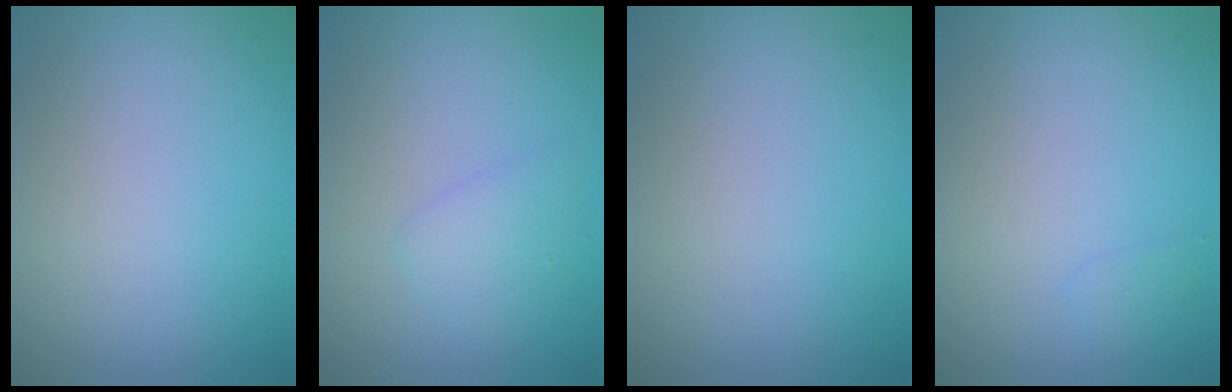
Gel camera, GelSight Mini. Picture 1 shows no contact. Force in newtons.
{"total": 1.7, "press": 1.7, "slide": 0.1}
{"total": 0.0}
{"total": 0.6, "press": 0.6, "slide": 0.1}